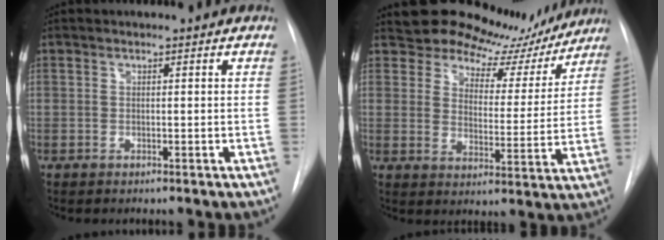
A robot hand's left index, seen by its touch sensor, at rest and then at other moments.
{"total": 12.8, "force": [11.9, 4.5, 1.5], "torque": [-0.002, -0.028, 0.139]}